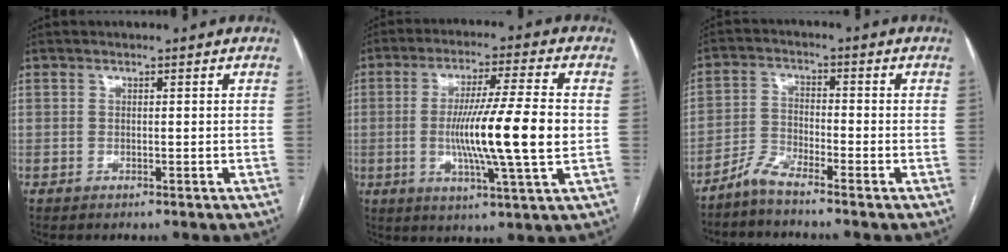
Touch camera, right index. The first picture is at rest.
{"total": 14.4, "force": [-1.0, -0.5, 14.3], "torque": [-0.252, -0.011, -0.023]}
{"total": 3.9, "force": [-3.7, -0.2, 1.4], "torque": [-0.032, -0.015, -0.081]}